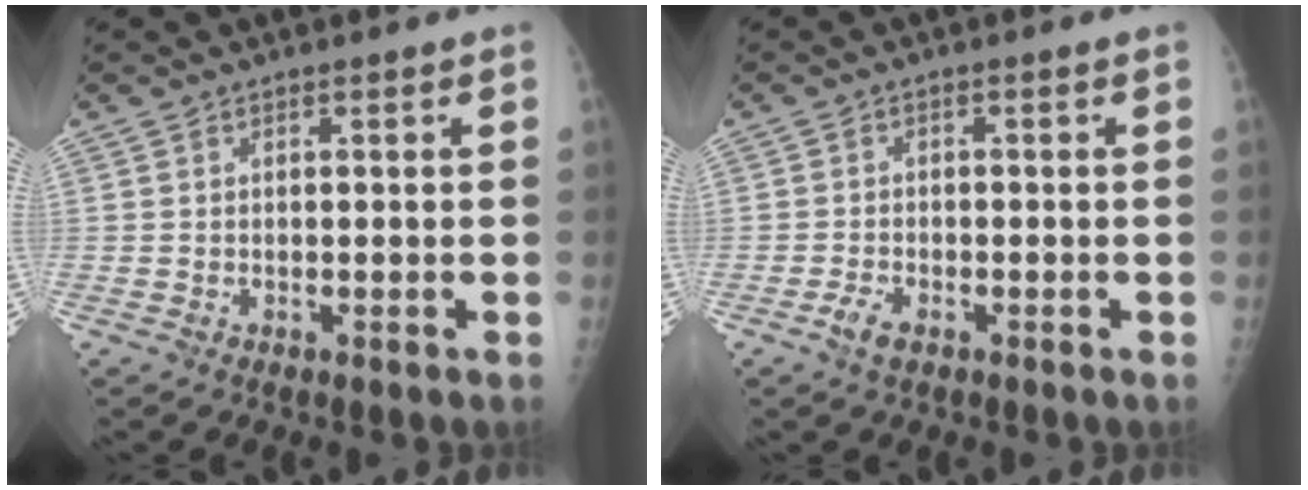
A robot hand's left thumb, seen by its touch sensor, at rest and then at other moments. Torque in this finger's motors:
{"motor_torque": [-0.08, 0.07, 0.13, 0.08, 0.00]}